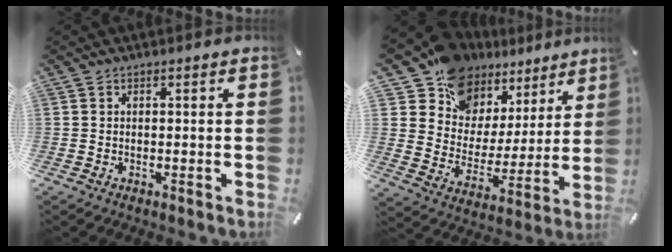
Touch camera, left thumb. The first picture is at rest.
{"total": 12.9, "force": [10.4, 7.6, 0.8], "torque": [-0.040, -0.103, 0.190]}